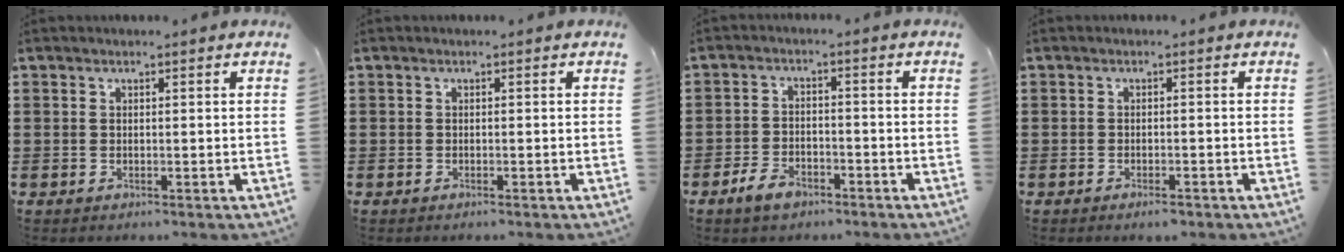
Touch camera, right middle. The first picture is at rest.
{"total": 0.0}
{"total": 4.0, "force": [-2.9, 1.8, 2.1], "torque": [-0.048, 0.005, -0.058]}
{"total": 1.2, "force": [-0.9, 0.3, 0.8], "torque": [-0.016, -0.004, -0.016]}